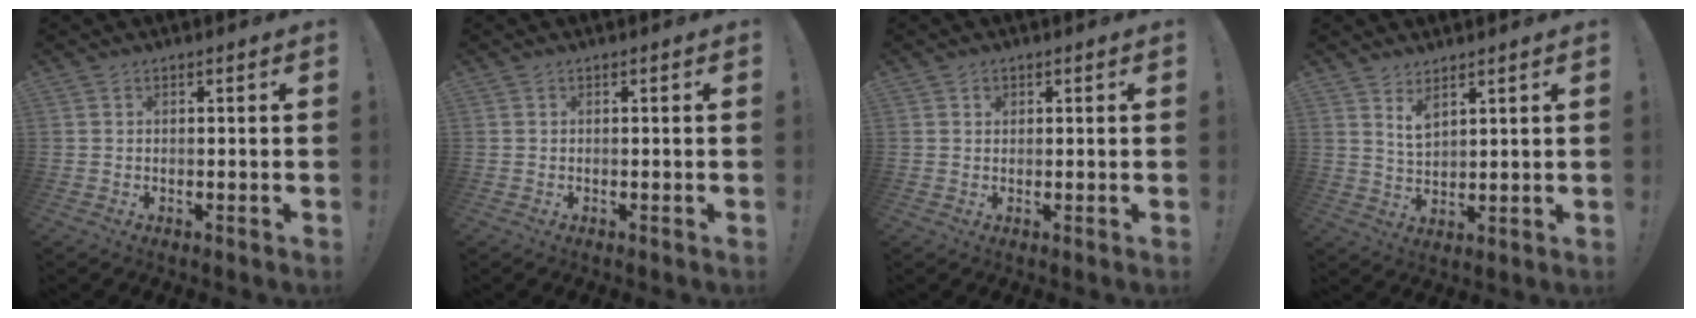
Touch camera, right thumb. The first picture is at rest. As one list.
[{"total": 0.0}, {"total": 0.9, "force": [0.4, 0.7, 0.2], "torque": [0.004, -0.002, 0.006]}, {"total": 5.1, "force": [3.8, 1.7, 2.8], "torque": [-0.045, -0.025, 0.068]}]